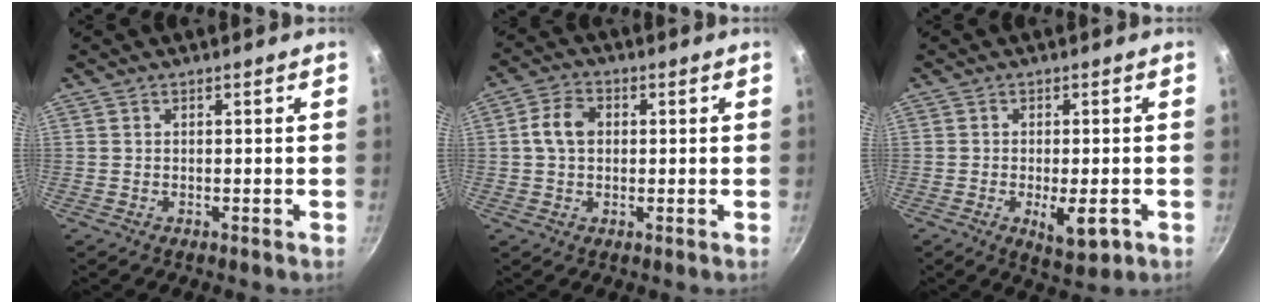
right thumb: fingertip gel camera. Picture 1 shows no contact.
{"total": 5.7, "force": [0.7, 4.1, 3.9], "torque": [-0.071, 0.013, 0.009]}
{"total": 6.2, "force": [-2.0, 2.3, 5.3], "torque": [-0.080, -0.005, -0.023]}